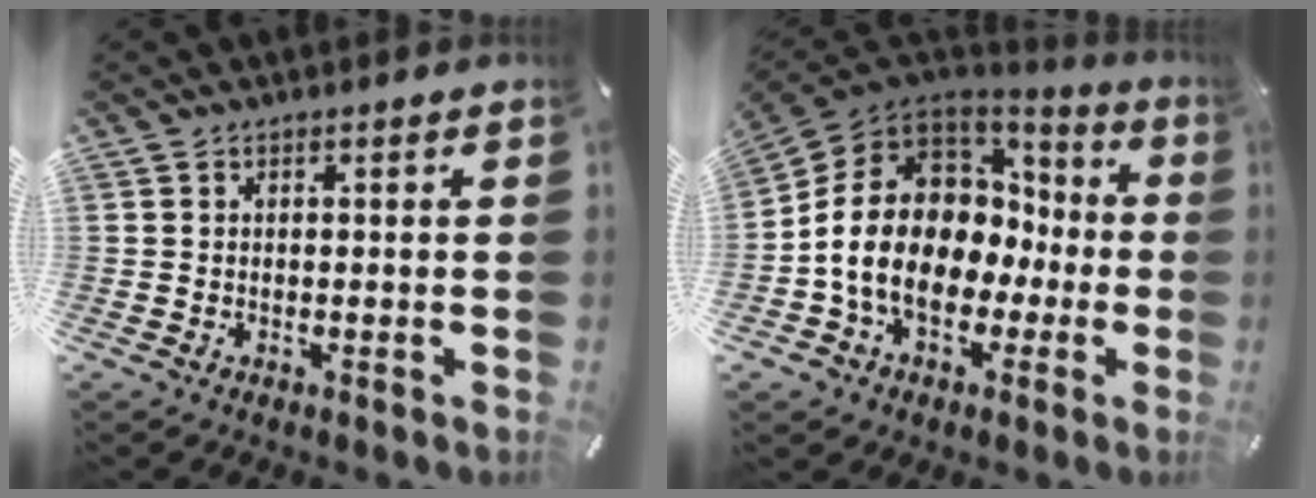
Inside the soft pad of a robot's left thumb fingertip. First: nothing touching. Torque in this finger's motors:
{"motor_torque": [1.14, 3.87, 2.20, -0.57, 0.96]}